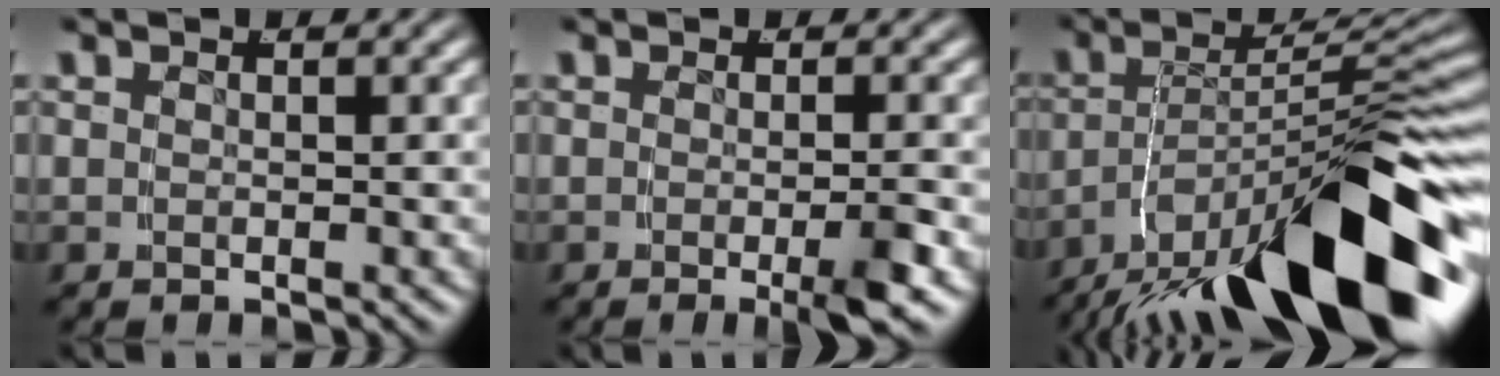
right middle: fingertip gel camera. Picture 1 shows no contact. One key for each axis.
{"total": 2.6, "fx": -1.3, "fy": -0.2, "fz": 2.2, "tx": -0.027, "ty": 0.002, "tz": -0.026}
{"total": 15.3, "fx": -8.5, "fy": 4.8, "fz": 11.7, "tx": -0.159, "ty": -0.003, "tz": -0.122}